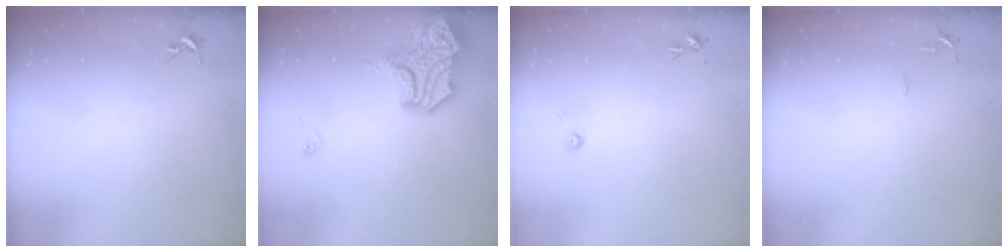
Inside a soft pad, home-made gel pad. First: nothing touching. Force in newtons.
{"total": 21.1, "press": 21.0, "slide": 2.6}
{"total": 3.9, "press": 3.9, "slide": 0.5}
{"total": 5.3, "press": 5.2, "slide": 0.6}